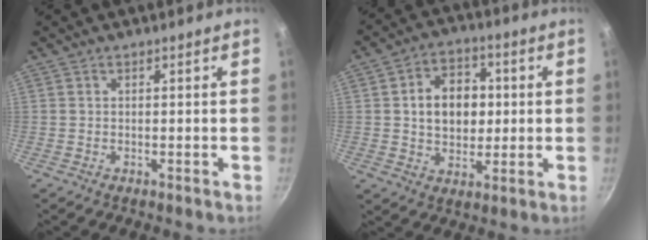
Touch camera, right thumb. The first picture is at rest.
{"total": 11.5, "force": [1.2, 8.6, 7.5], "torque": [-0.082, 0.011, 0.016]}